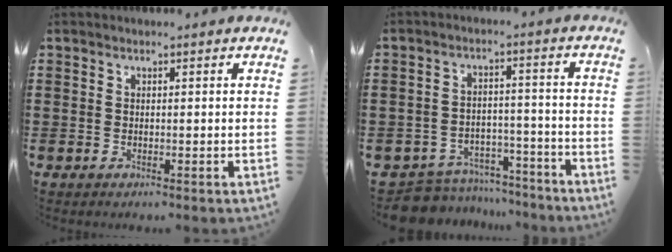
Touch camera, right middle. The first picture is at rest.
{"total": 7.1, "force": [-6.9, 1.4, 0.6], "torque": [-0.012, 0.021, -0.136]}